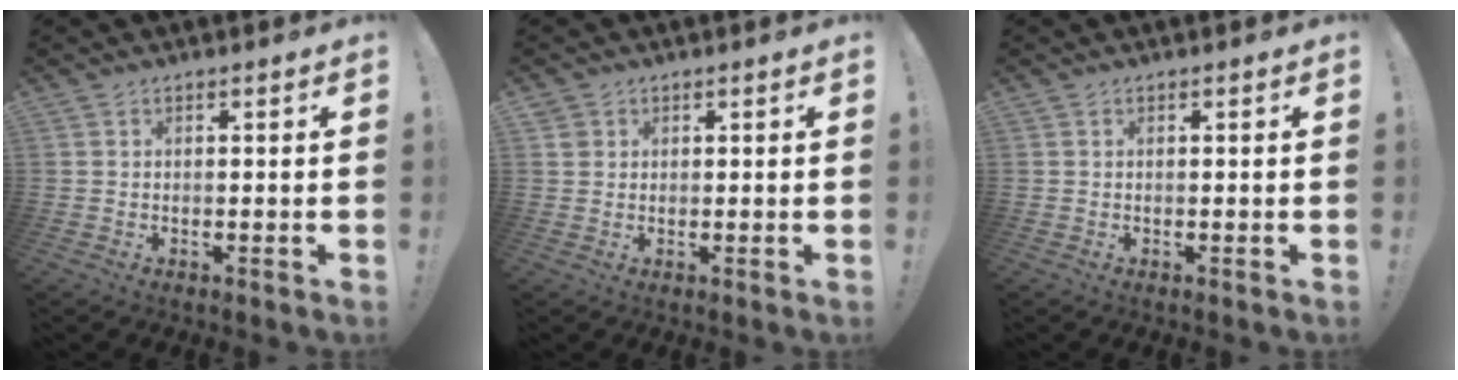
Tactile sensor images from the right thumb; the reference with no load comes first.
{"total": 2.0, "force": [1.2, 1.6, 0.4], "torque": [-0.004, -0.003, 0.021]}
{"total": 0.0}